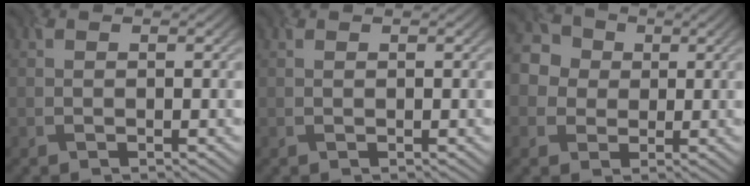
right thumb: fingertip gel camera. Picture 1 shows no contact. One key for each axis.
{"total": 0.0}
{"total": 5.7, "fx": 0.5, "fy": 5.4, "fz": 1.8, "tx": -0.055, "ty": 0.016, "tz": -0.009}